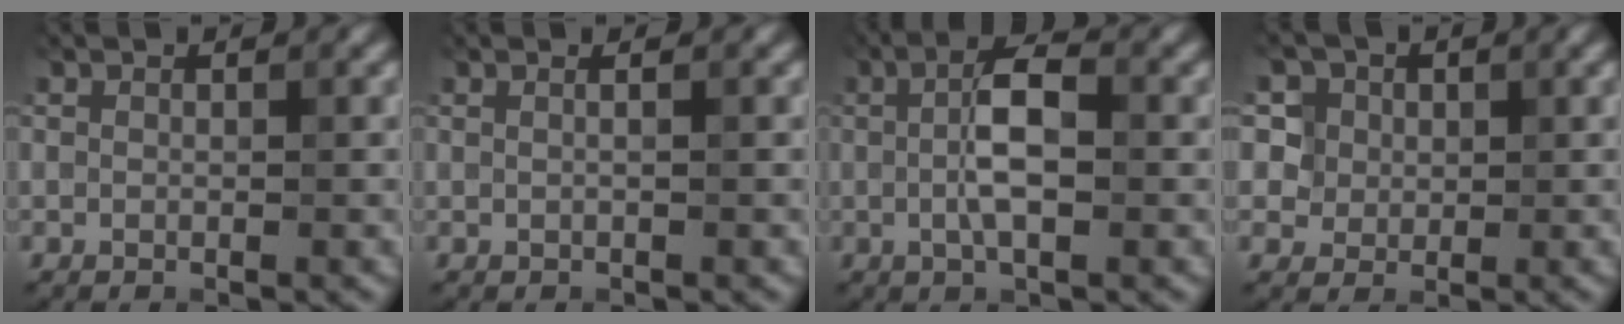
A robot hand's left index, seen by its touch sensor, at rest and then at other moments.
{"total": 1.3, "force": [0.4, 0.7, 1.1], "torque": [-0.002, -0.003, -0.010]}
{"total": 4.5, "force": [0.0, 1.4, 4.2], "torque": [-0.082, 0.007, -0.004]}
{"total": 10.9, "force": [6.1, 7.8, 4.6], "torque": [-0.107, 0.029, 0.080]}